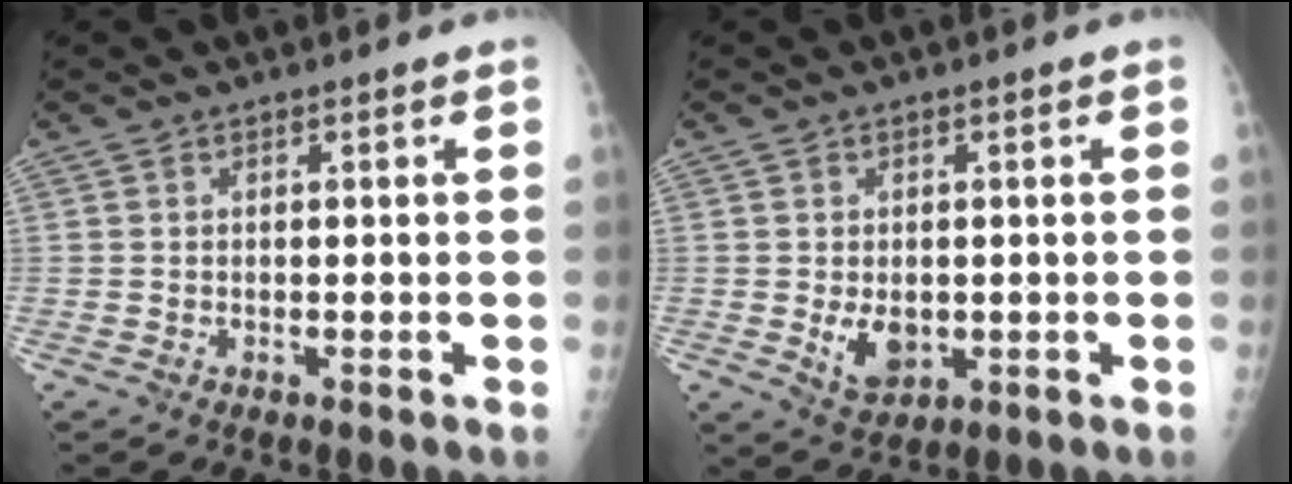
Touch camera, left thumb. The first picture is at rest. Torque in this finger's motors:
{"motor_torque": [0.20, 0.24, 0.69, 0.19, 0.03]}